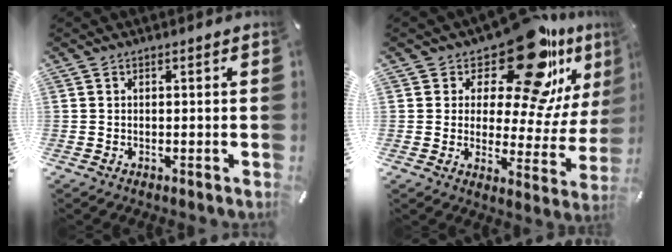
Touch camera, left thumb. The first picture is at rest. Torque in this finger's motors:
{"motor_torque": [2.16, 2.06, 1.33, -1.34, 0.24]}